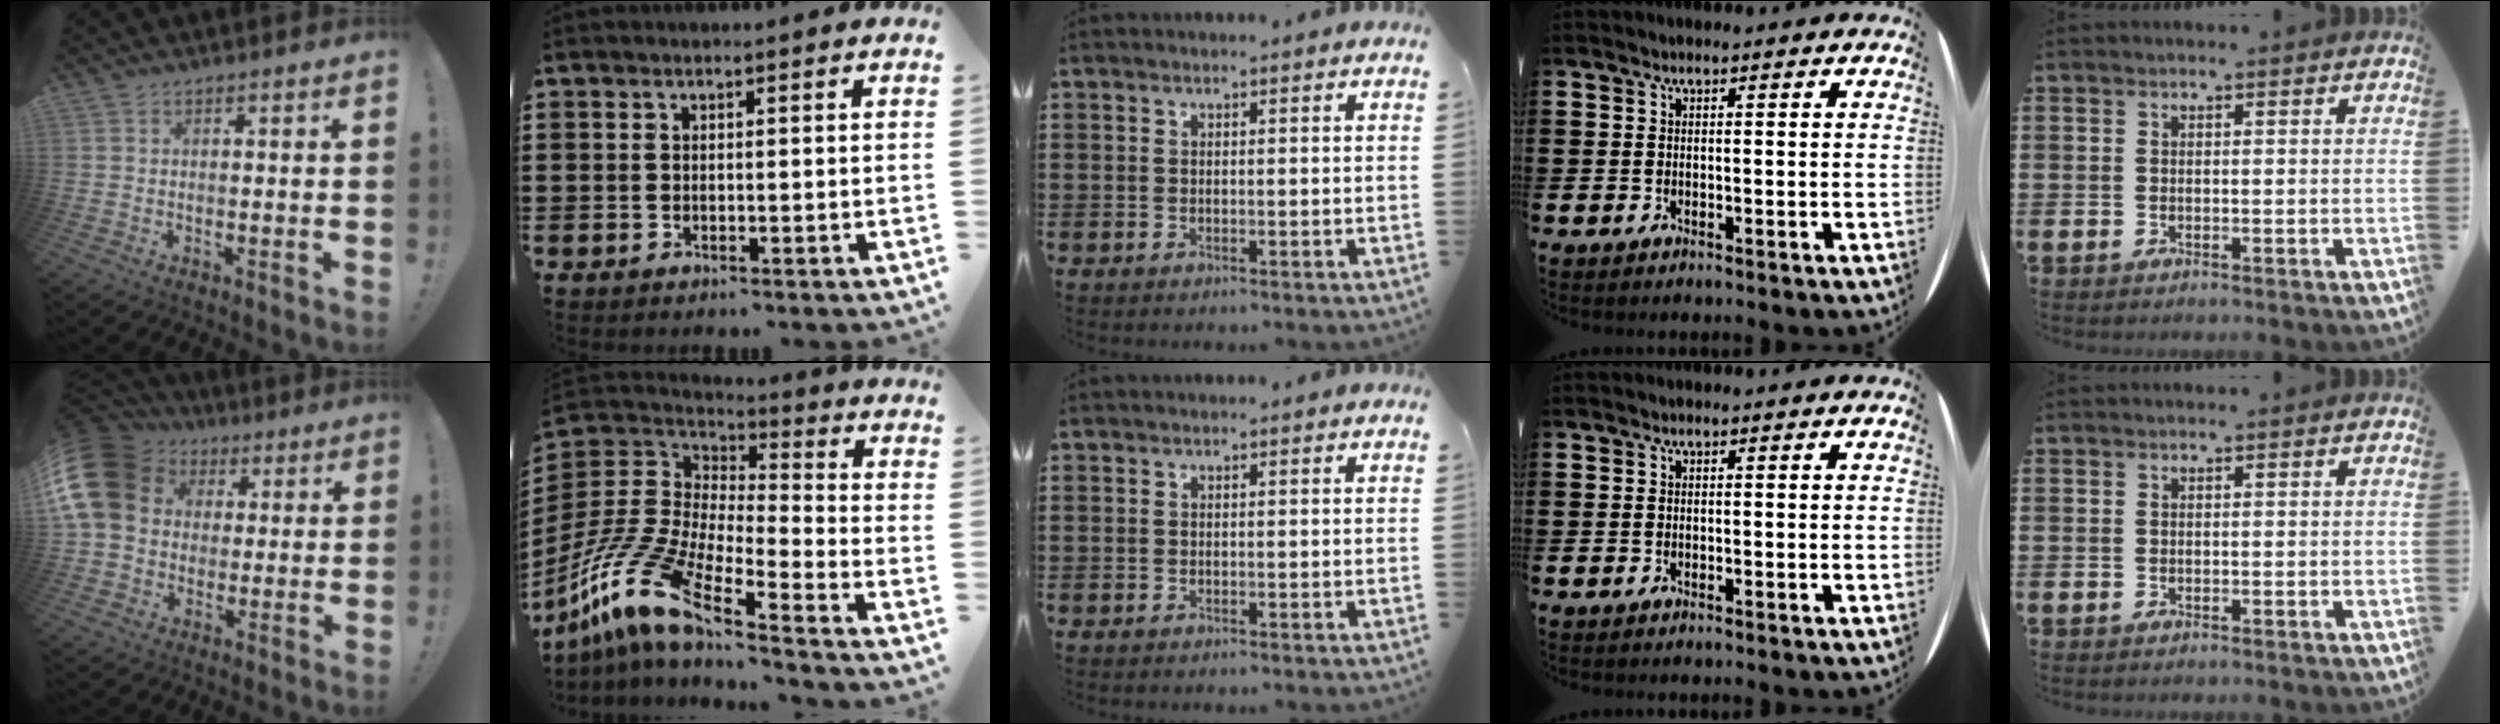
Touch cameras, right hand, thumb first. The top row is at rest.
{"thumb": {"total": 16.4, "force": [3.6, 13.1, 9.1], "torque": [-0.160, -0.004, 0.069]}, "index": {"total": 13.4, "force": [-10.0, 3.0, 8.3], "torque": [-0.211, -0.007, -0.208]}}